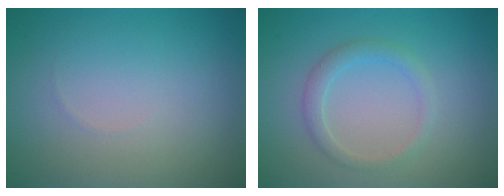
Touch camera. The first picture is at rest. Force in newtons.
{"total": 1.9, "press": 1.9, "slide": 0.1}